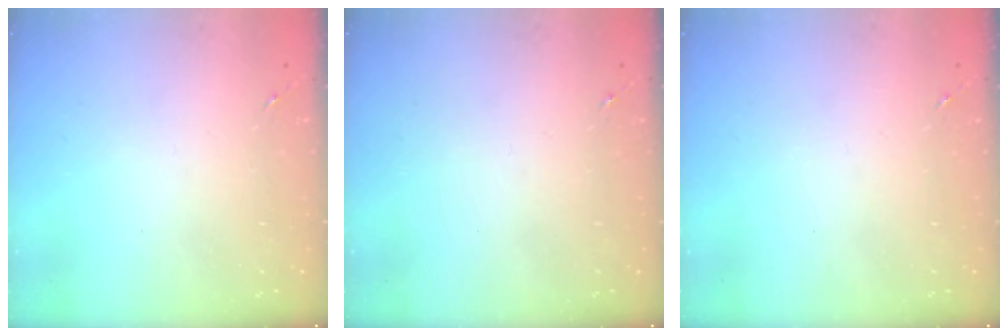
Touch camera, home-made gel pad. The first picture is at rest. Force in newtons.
{"total": 0.0}
{"total": 0.0}